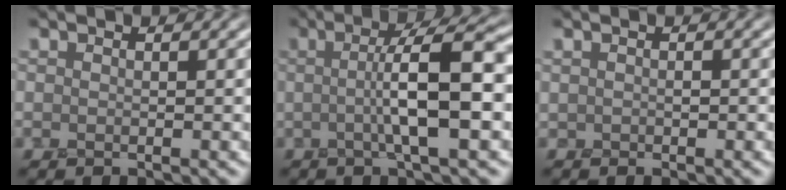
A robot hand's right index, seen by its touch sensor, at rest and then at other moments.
{"total": 7.3, "force": [0.1, 1.4, 7.1], "torque": [-0.108, 0.011, -0.003]}
{"total": 0.7, "force": [0.0, 0.4, 0.5], "torque": [-0.010, 0.000, 0.000]}